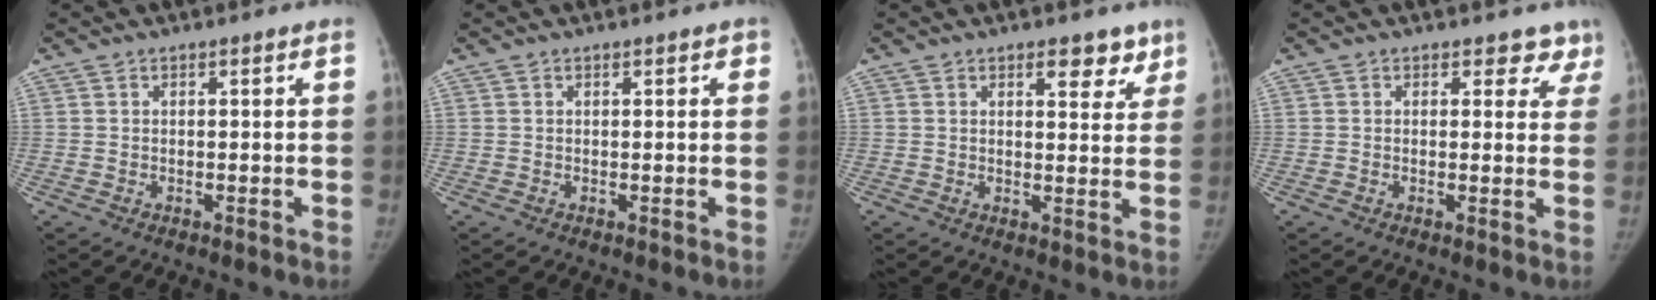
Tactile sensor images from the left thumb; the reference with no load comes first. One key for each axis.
{"total": 0.9, "fx": 0.5, "fy": 0.4, "fz": 0.6, "tx": -0.004, "ty": 0.000, "tz": 0.004}
{"total": 5.5, "fx": 3.6, "fy": 2.6, "fz": 3.2, "tx": -0.008, "ty": -0.019, "tz": 0.045}
{"total": 4.3, "fx": 3.4, "fy": 2.5, "fz": 0.5, "tx": 0.037, "ty": -0.017, "tz": 0.019}